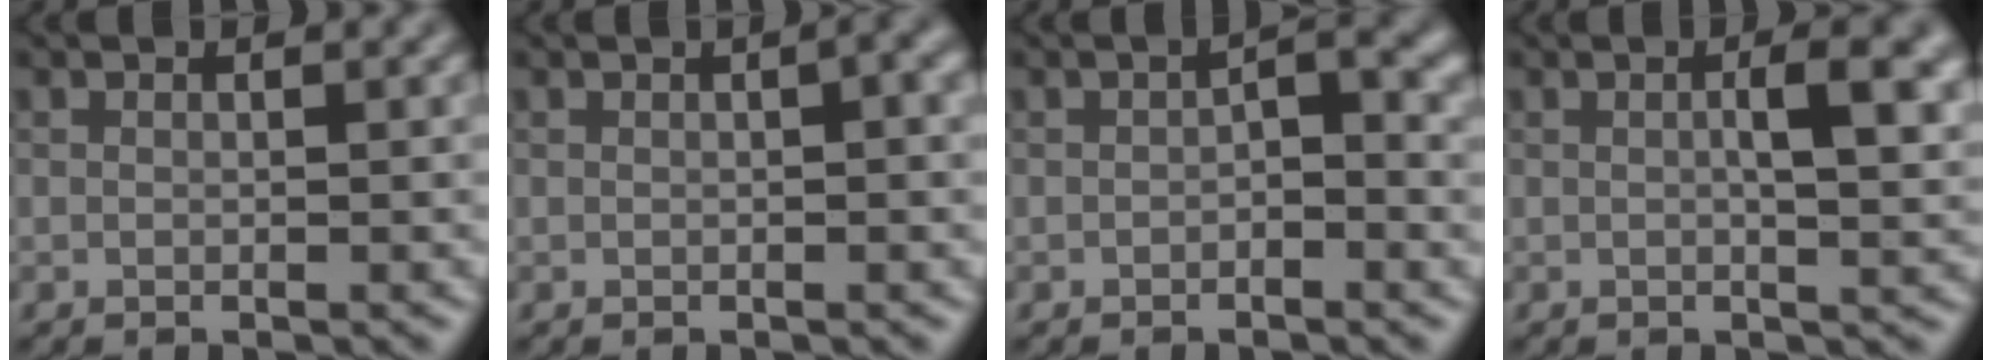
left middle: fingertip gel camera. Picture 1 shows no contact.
{"total": 2.0, "force": [0.3, 0.3, 2.0], "torque": [-0.027, 0.006, 0.004]}
{"total": 2.0, "force": [-0.4, 0.8, 1.8], "torque": [-0.026, 0.006, -0.009]}
{"total": 4.7, "force": [0.8, 1.2, 4.5], "torque": [-0.062, 0.005, 0.011]}